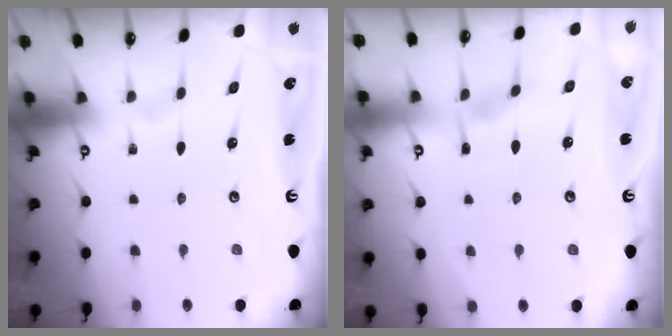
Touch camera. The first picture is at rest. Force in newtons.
{"total": 3.6, "press": 3.5, "slide": 0.5}